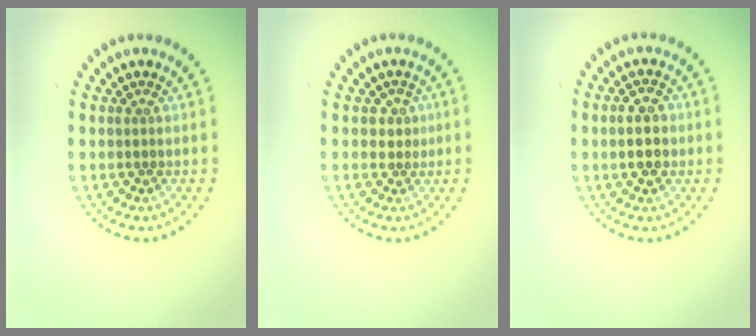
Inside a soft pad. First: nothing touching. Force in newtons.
{"total": 1.1, "press": 0.7, "slide": 0.8}
{"total": 2.6, "press": 2.6, "slide": 0.1}